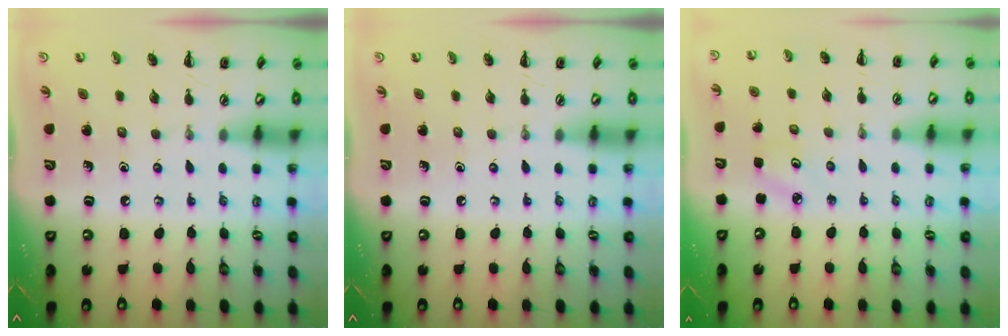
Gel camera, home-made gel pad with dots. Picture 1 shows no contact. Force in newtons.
{"total": 0.0}
{"total": 2.2, "press": 2.2, "slide": 0.5}